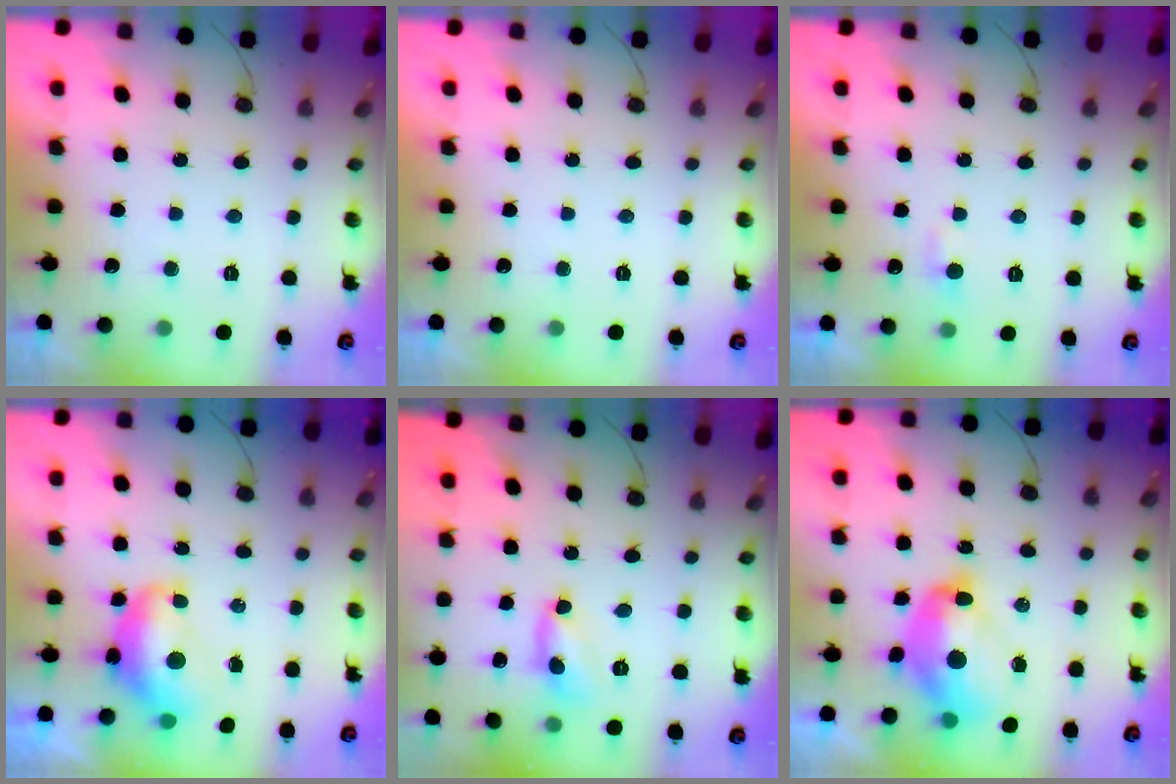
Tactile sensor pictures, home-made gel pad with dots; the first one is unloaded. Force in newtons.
{"total": 0.0}
{"total": 3.7, "press": 3.6, "slide": 0.5}
{"total": 11.4, "press": 11.4, "slide": 1.2}
{"total": 5.2, "press": 5.2, "slide": 0.3}
{"total": 13.3, "press": 13.2, "slide": 1.4}